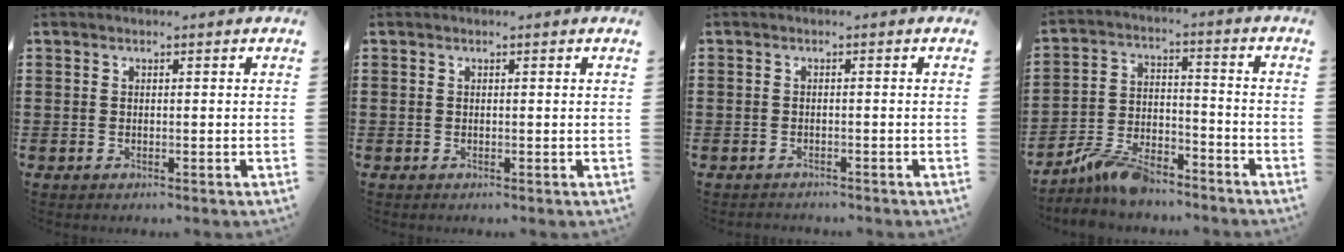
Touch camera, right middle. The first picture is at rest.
{"total": 0.0}
{"total": 0.9, "force": [-0.9, 0.2, -0.1], "torque": [0.000, 0.002, -0.021]}
{"total": 7.8, "force": [-6.8, 2.2, 3.2], "torque": [-0.074, 0.012, -0.133]}